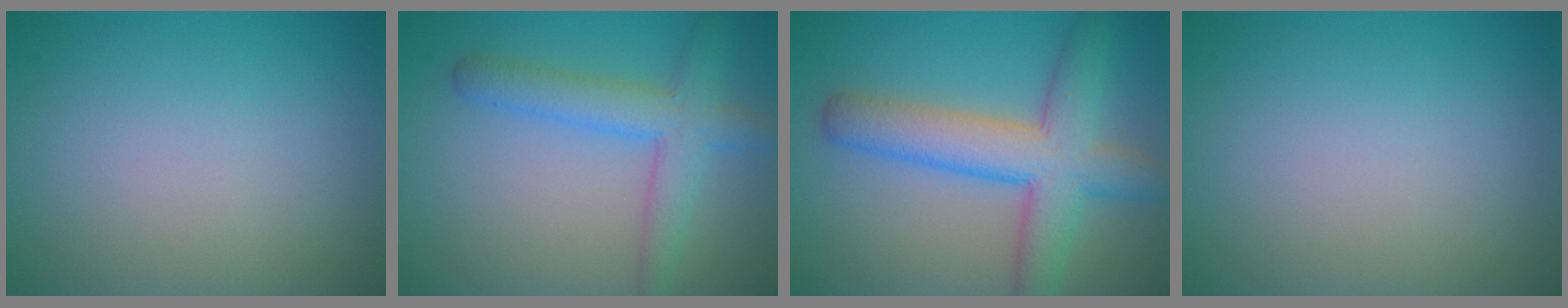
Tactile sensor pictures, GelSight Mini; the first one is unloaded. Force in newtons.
{"total": 4.5, "press": 4.5, "slide": 0.1}
{"total": 7.2, "press": 7.2, "slide": 0.2}
{"total": 0.0}